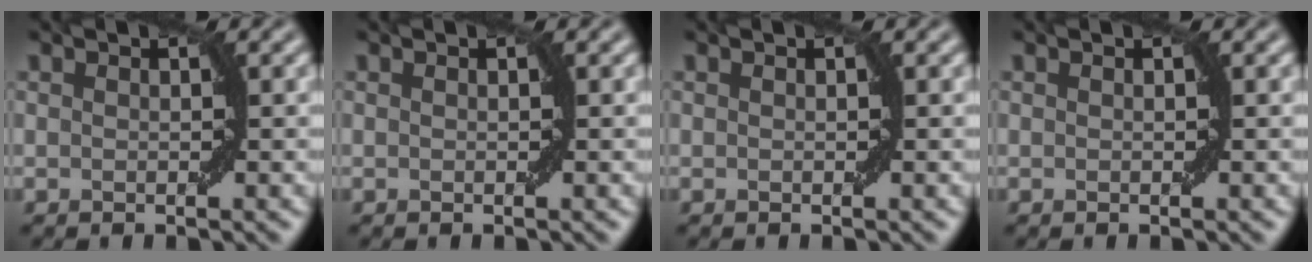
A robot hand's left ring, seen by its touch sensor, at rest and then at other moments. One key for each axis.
{"total": 0.0}
{"total": 0.0}
{"total": 0.0}